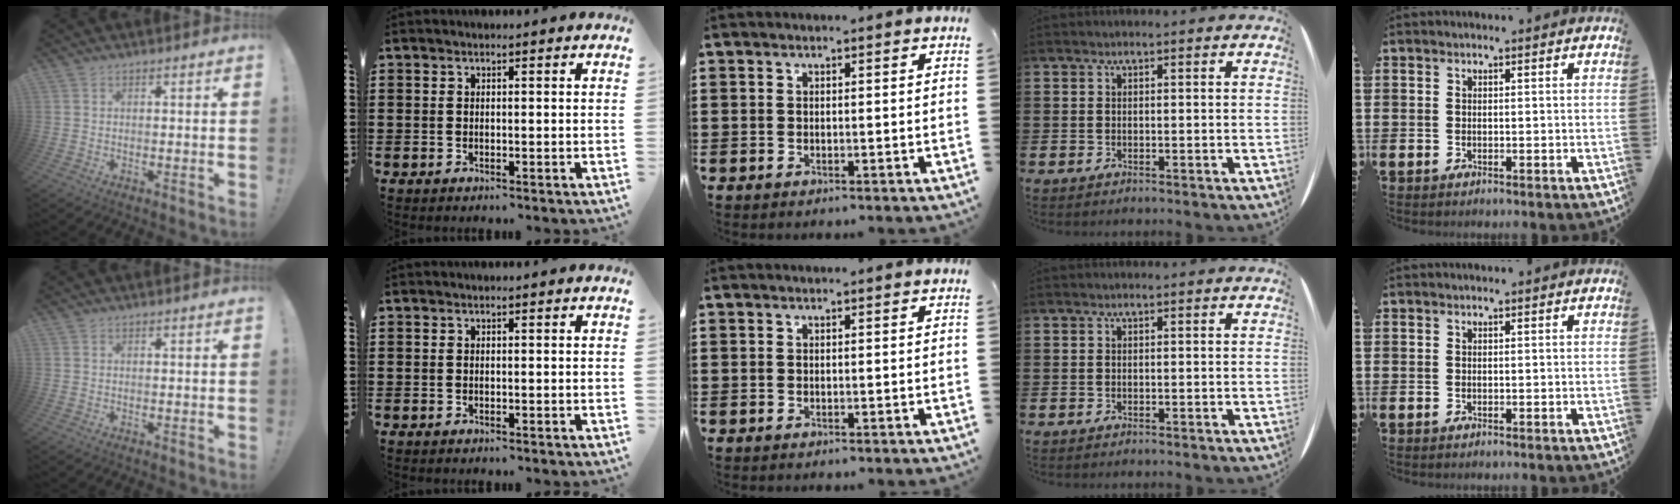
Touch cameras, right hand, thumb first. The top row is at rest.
{}